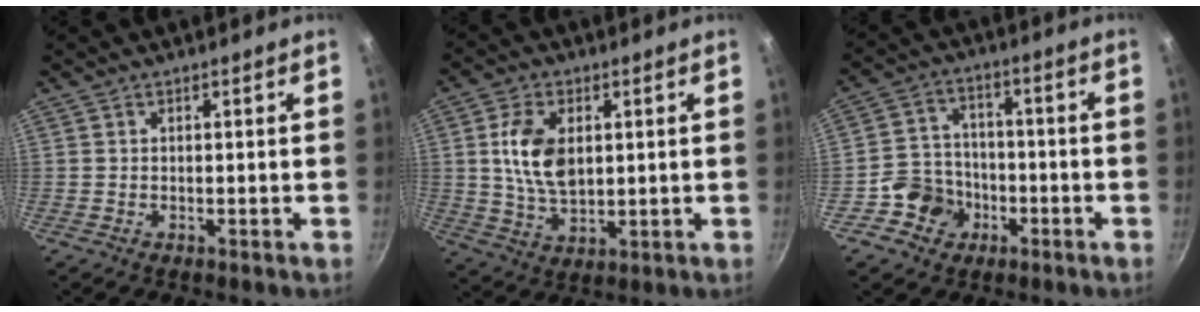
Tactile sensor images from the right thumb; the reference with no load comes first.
{"total": 10.6, "force": [2.0, 6.5, 8.1], "torque": [-0.142, -0.009, 0.040]}
{"total": 8.5, "force": [-3.6, 7.4, 2.3], "torque": [-0.014, 0.039, -0.071]}